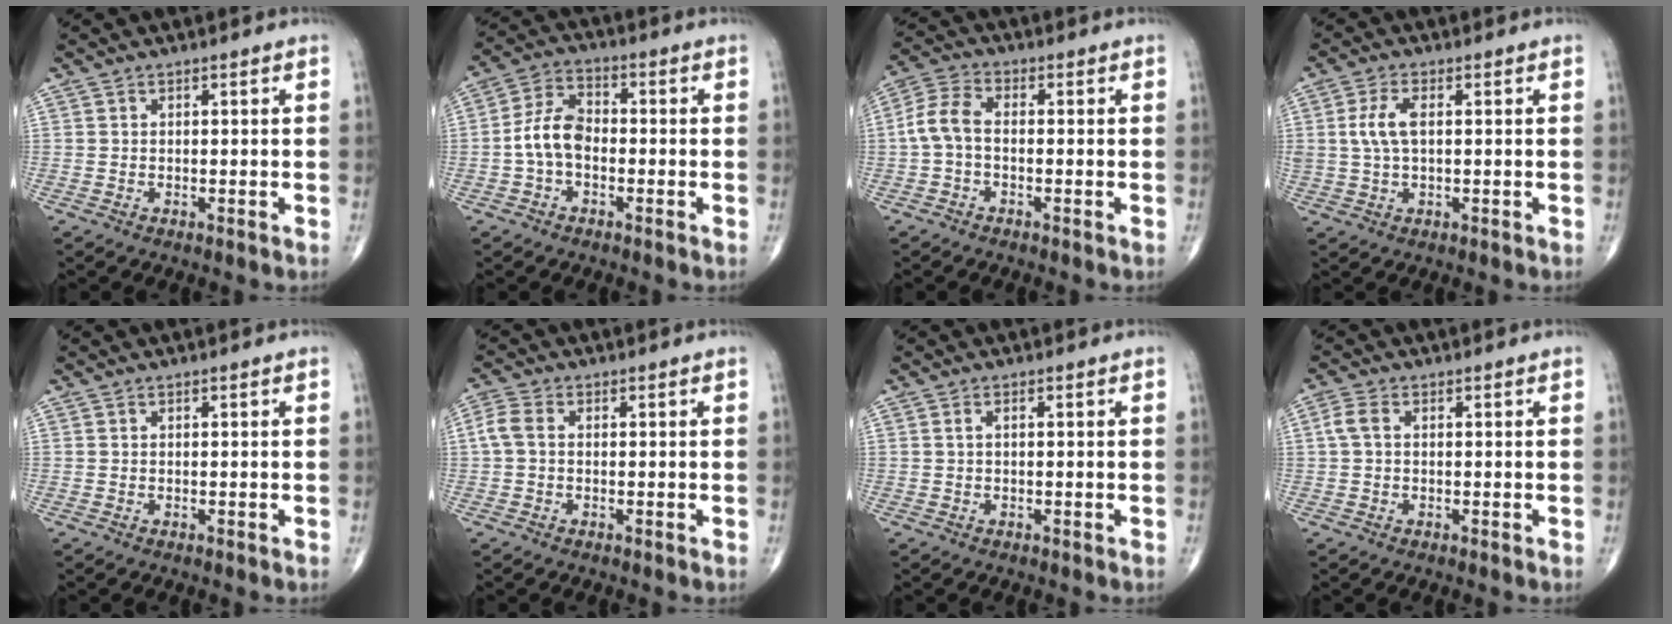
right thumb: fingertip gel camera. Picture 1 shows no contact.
{"total": 7.5, "force": [-1.5, 4.7, 5.7], "torque": [-0.106, 0.027, -0.040]}
{"total": 5.9, "force": [-0.8, 3.3, 4.8], "torque": [-0.106, 0.020, -0.027]}
{"total": 5.2, "force": [0.8, 2.4, 4.5], "torque": [-0.104, 0.005, 0.015]}
{"total": 0.0}
{"total": 3.5, "force": [0.0, 2.3, 2.6], "torque": [-0.066, 0.009, -0.007]}
{"total": 0.8, "force": [0.1, 0.3, 0.7], "torque": [-0.017, 0.002, 0.001]}
{"total": 2.8, "force": [0.3, 1.7, 2.2], "torque": [-0.054, 0.007, 0.002]}